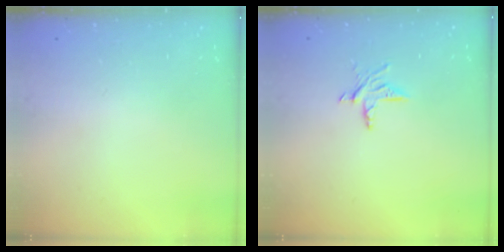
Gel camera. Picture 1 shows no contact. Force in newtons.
{"total": 6.2, "press": 6.2, "slide": 0.4}